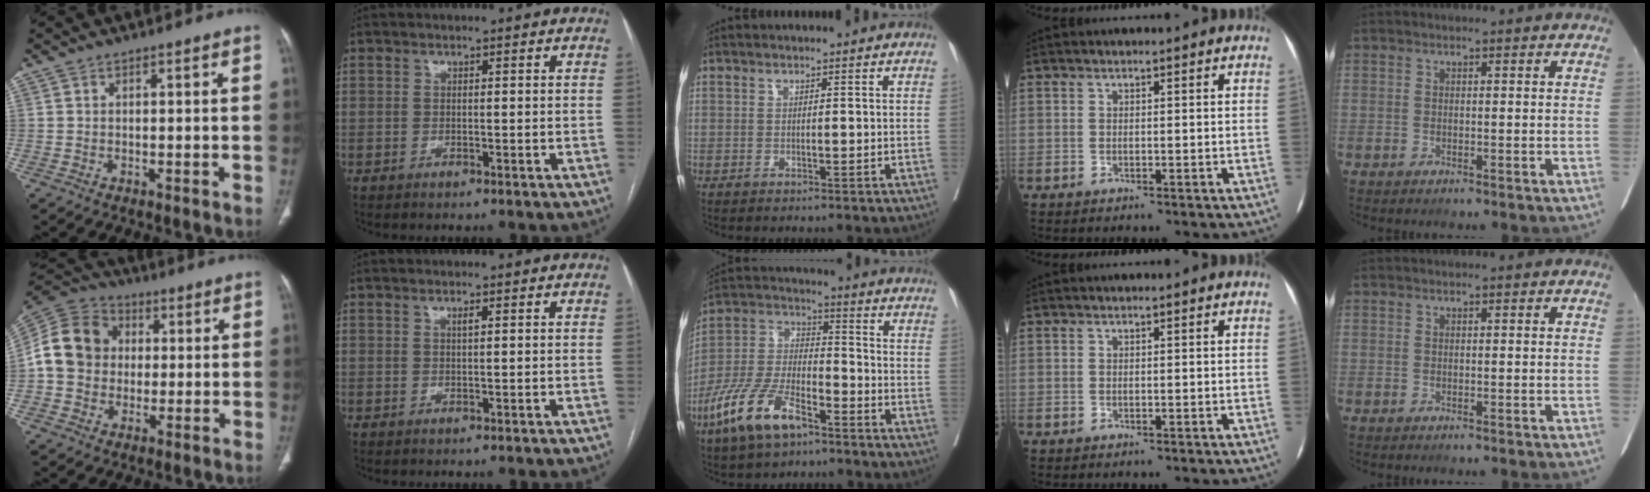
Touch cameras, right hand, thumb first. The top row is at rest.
{"thumb": {"total": 13.8, "force": [0.6, 12.0, 6.8], "torque": [-0.119, 0.029, 0.004]}, "index": {"total": 0.7, "force": [0.3, 0.1, 0.6], "torque": [-0.012, 0.001, 0.005]}, "middle": {"total": 12.5, "force": [-7.5, 4.5, 8.9], "torque": [-0.198, -0.004, -0.148]}}